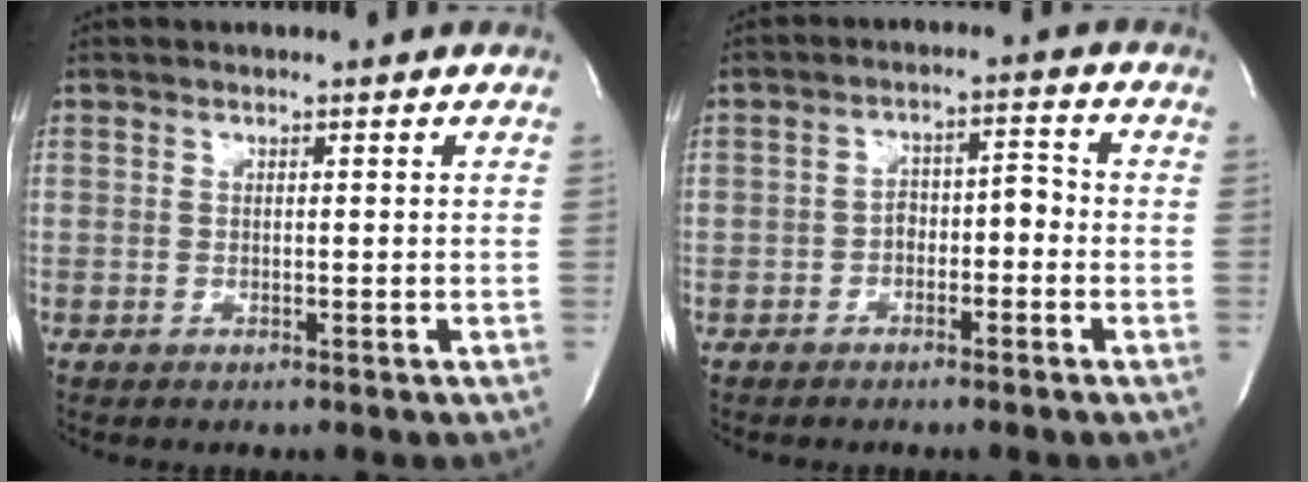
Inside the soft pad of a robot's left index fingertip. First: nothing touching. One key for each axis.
{"total": 4.2, "fx": -1.7, "fy": 2.1, "fz": 3.3, "tx": -0.050, "ty": 0.026, "tz": -0.028}